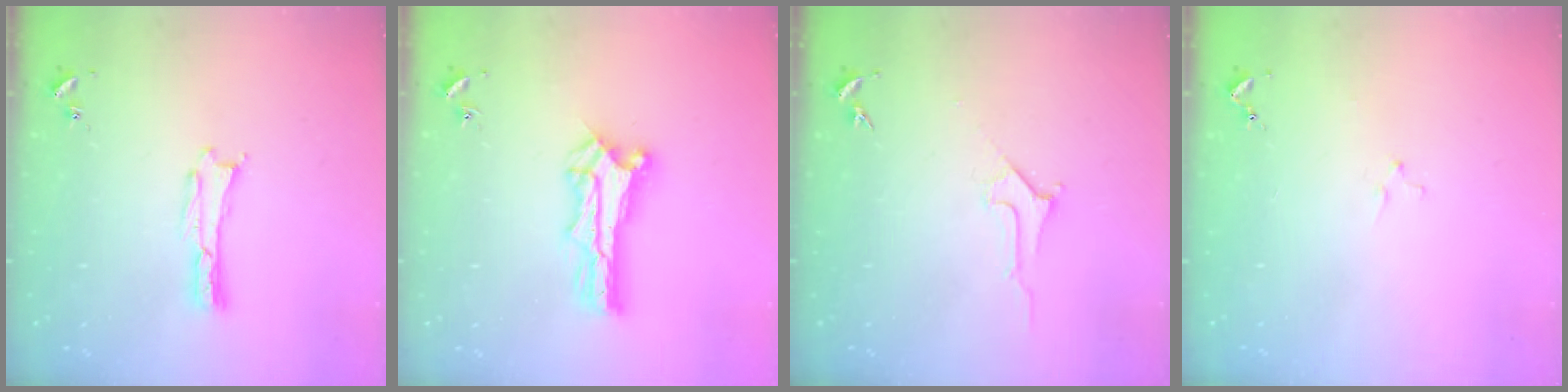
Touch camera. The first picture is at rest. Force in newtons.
{"total": 2.7, "press": 2.7, "slide": 0.3}
{"total": 2.8, "press": 2.8, "slide": 0.4}
{"total": 0.8, "press": 0.8, "slide": 0.2}